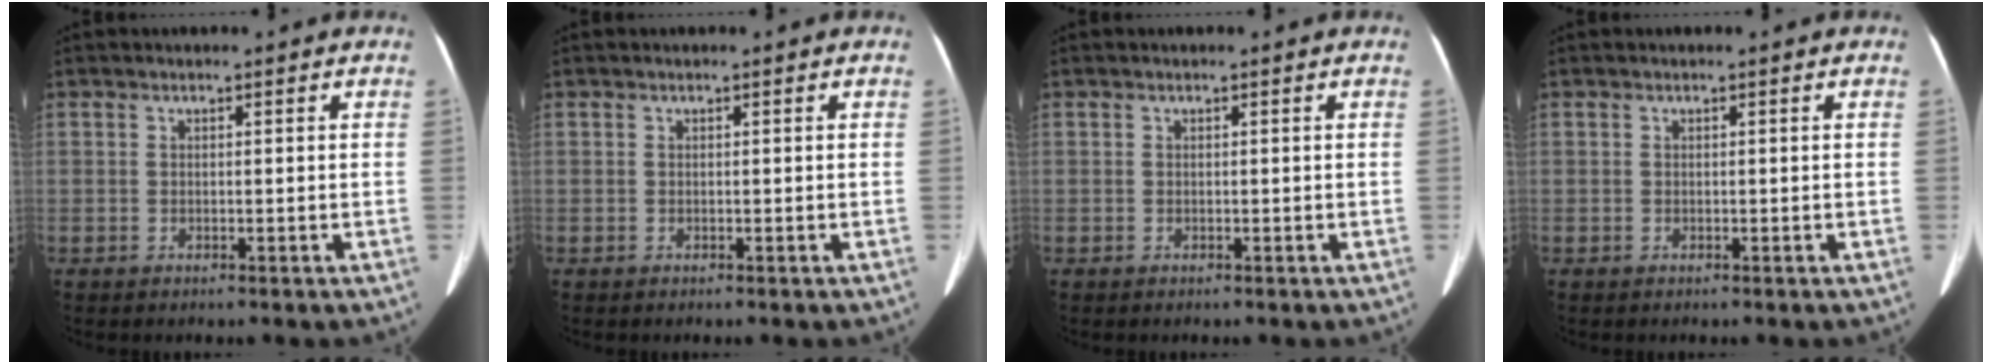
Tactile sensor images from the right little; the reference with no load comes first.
{"total": 0.0}
{"total": 0.0}
{"total": 0.0}